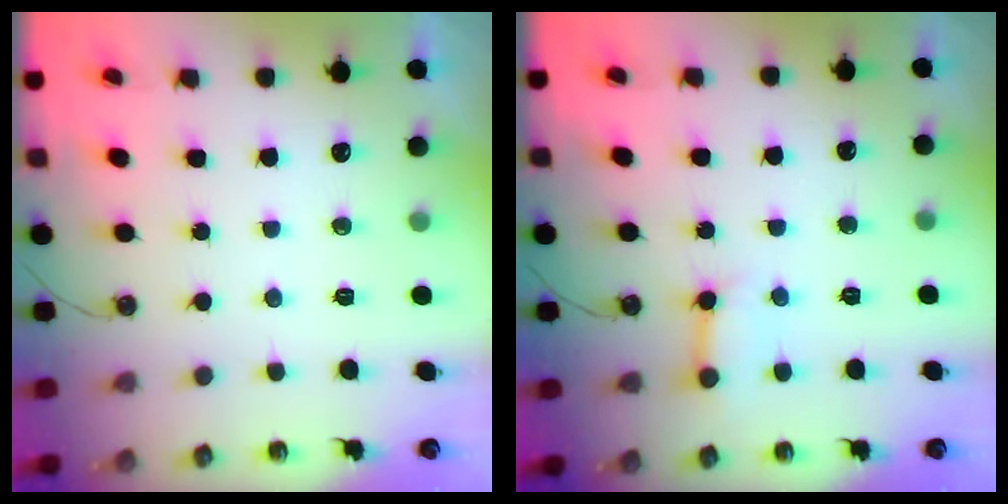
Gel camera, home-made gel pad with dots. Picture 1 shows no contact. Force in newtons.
{"total": 6.8, "press": 6.8, "slide": 0.8}